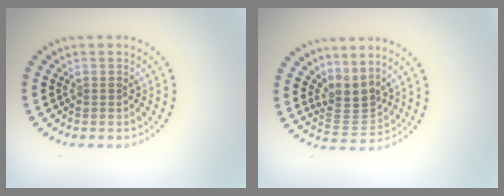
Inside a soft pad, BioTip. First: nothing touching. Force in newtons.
{"total": 2.8, "press": 1.9, "slide": 2.1}